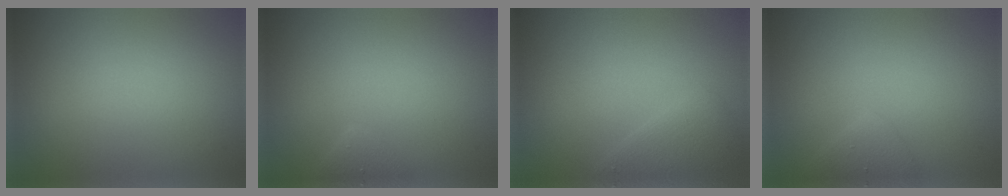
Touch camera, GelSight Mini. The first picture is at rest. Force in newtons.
{"total": 1.2, "press": 1.2, "slide": 0.1}
{"total": 2.1, "press": 2.0, "slide": 0.2}
{"total": 1.7, "press": 1.7, "slide": 0.1}